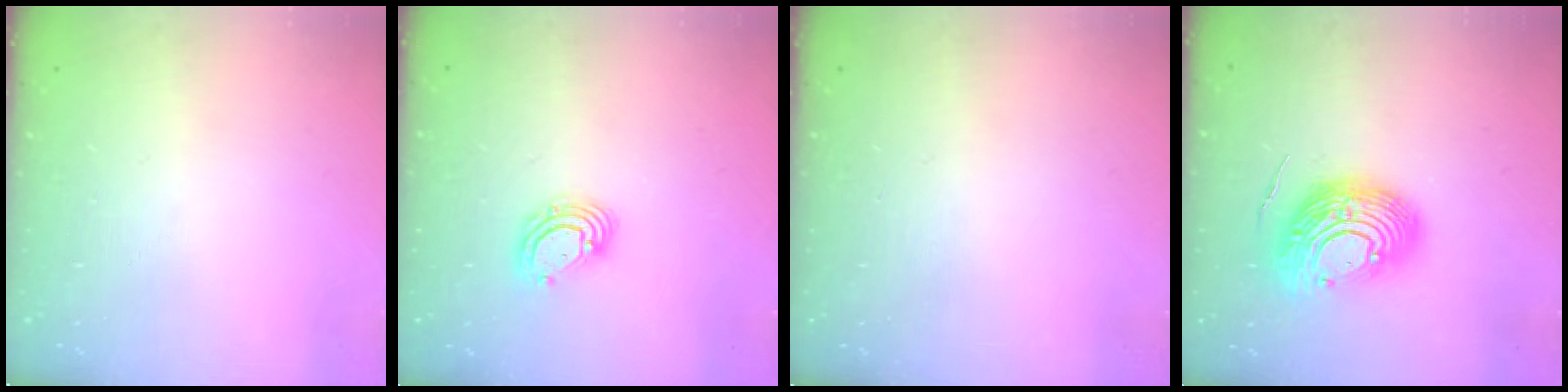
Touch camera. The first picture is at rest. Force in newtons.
{"total": 6.4, "press": 6.3, "slide": 1.2}
{"total": 0.0}
{"total": 14.6, "press": 14.6, "slide": 1.4}